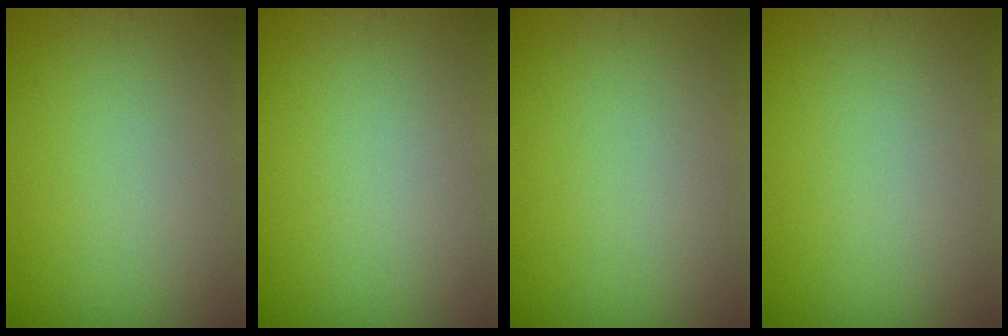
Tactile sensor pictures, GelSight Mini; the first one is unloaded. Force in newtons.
{"total": 0.0}
{"total": 0.0}
{"total": 0.0}